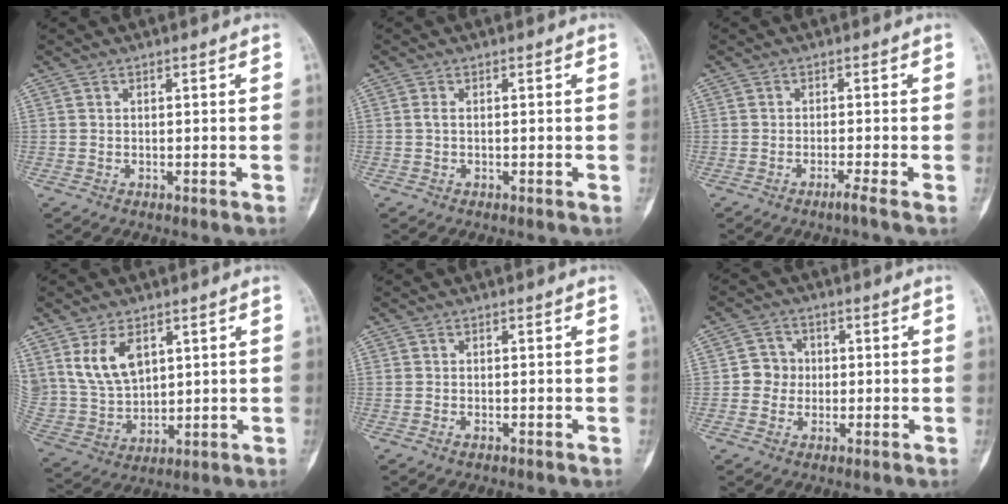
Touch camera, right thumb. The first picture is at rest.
{"total": 0.7, "force": [0.0, 0.3, 0.6], "torque": [-0.013, 0.000, -0.003]}
{"total": 1.8, "force": [-1.2, -0.7, 1.1], "torque": [-0.026, -0.001, -0.026]}
{"total": 10.3, "force": [4.7, 6.3, 6.6], "torque": [-0.111, -0.017, 0.111]}
{"total": 0.6, "force": [-0.4, 0.2, 0.4], "torque": [-0.009, 0.004, -0.005]}
{"total": 4.4, "force": [-0.1, 4.3, 1.2], "torque": [0.011, 0.011, -0.010]}